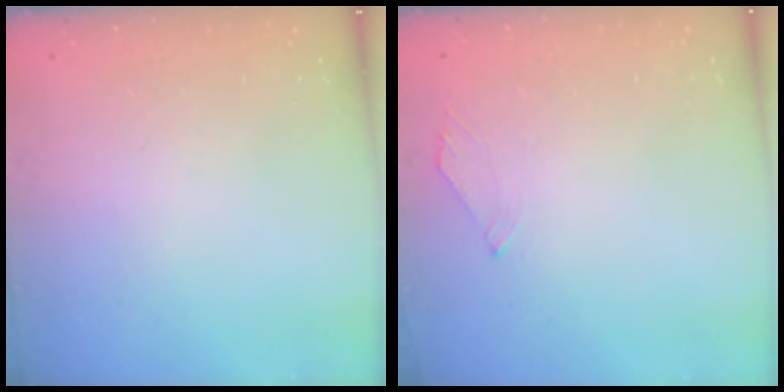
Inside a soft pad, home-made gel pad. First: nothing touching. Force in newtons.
{"total": 3.4, "press": 3.4, "slide": 0.5}